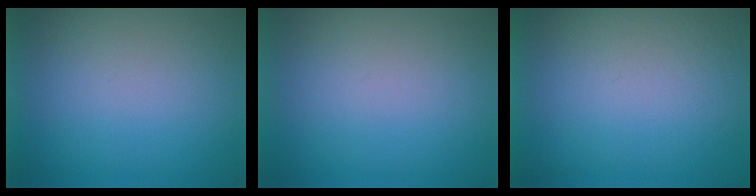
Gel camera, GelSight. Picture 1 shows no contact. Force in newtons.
{"total": 1.1}
{"total": 3.9}